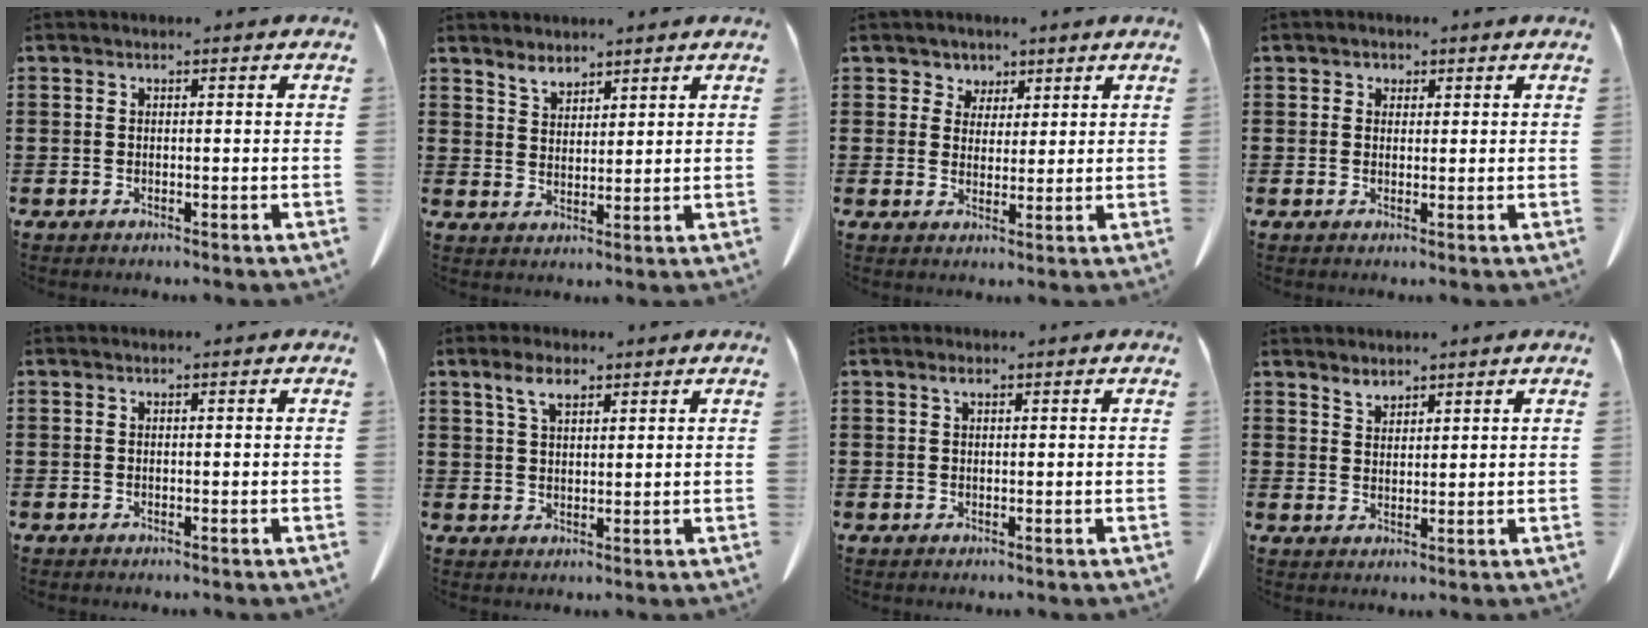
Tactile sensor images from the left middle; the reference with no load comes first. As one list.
[{"total": 3.2, "force": [2.9, 1.1, 0.5], "torque": [-0.017, -0.006, 0.057]}, {"total": 3.6, "force": [2.3, 2.8, 0.0], "torque": [-0.020, 0.008, 0.043]}, {"total": 1.2, "force": [0.7, 0.9, 0.2], "torque": [-0.007, 0.004, 0.014]}, {"total": 0.0}, {"total": 4.5, "force": [2.8, 1.8, 3.0], "torque": [-0.066, 0.005, 0.052]}, {"total": 1.1, "force": [0.6, 0.3, 0.9], "torque": [-0.019, 0.000, 0.012]}, {"total": 2.2, "force": [2.1, 0.6, 0.3], "torque": [-0.009, -0.003, 0.042]}]